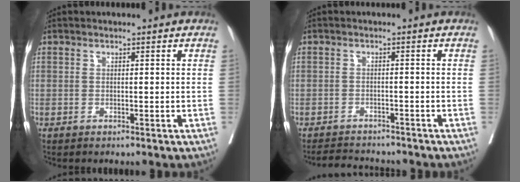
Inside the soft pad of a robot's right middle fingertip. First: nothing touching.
{"total": 5.0, "force": [-4.7, 1.3, 0.7], "torque": [-0.005, -0.007, -0.073]}